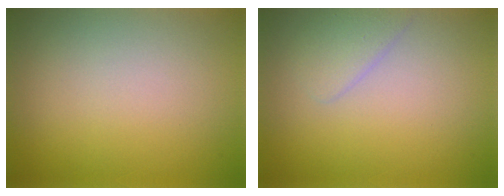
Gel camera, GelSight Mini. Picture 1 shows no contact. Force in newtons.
{"total": 1.6, "press": 1.6, "slide": 0.0}